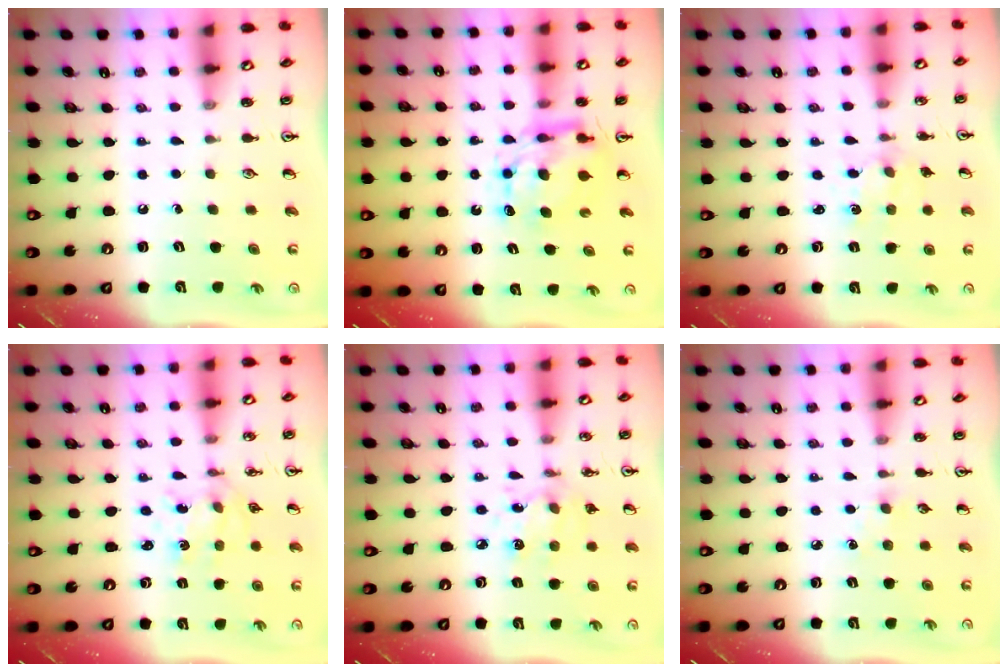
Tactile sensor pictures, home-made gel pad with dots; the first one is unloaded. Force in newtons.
{"total": 8.6, "press": 8.5, "slide": 0.7}
{"total": 3.0, "press": 3.0, "slide": 0.3}
{"total": 1.9, "press": 1.8, "slide": 0.8}
{"total": 5.4, "press": 5.4, "slide": 0.5}
{"total": 3.0, "press": 2.9, "slide": 0.4}